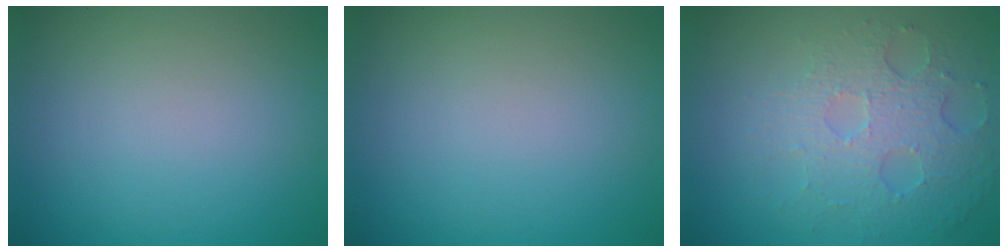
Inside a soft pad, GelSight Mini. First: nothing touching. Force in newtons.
{"total": 0.0}
{"total": 4.9, "press": 3.4, "slide": 3.5}